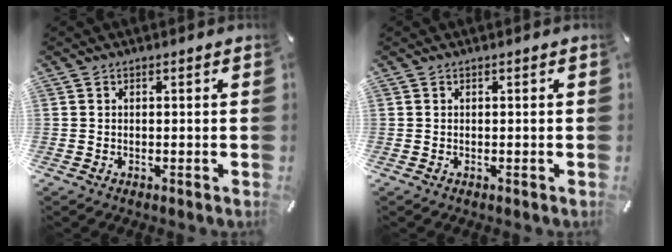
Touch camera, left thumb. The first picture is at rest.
{"total": 0.0}